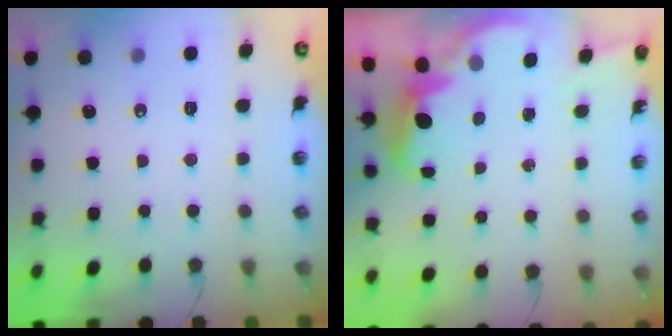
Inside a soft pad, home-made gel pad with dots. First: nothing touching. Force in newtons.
{"total": 2.7, "press": 2.6, "slide": 0.6}